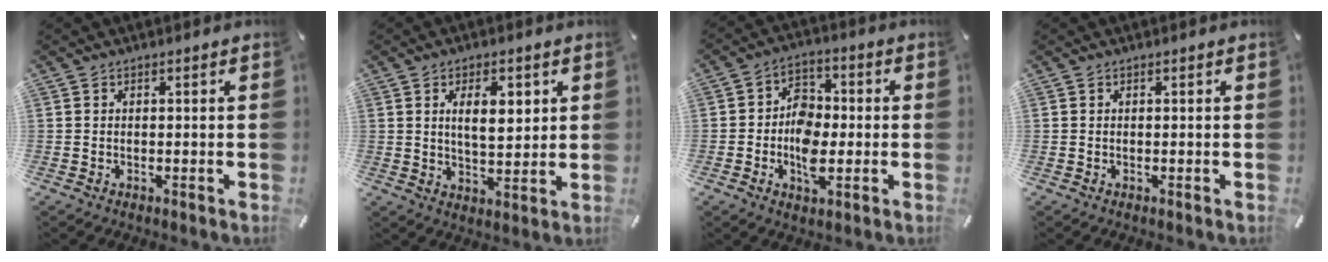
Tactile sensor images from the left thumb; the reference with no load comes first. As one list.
[{"total": 8.4, "force": [2.8, 4.2, 6.7], "torque": [-0.100, -0.007, 0.041]}, {"total": 9.0, "force": [-1.9, 6.4, 6.0], "torque": [-0.114, 0.016, -0.033]}, {"total": 0.0}]